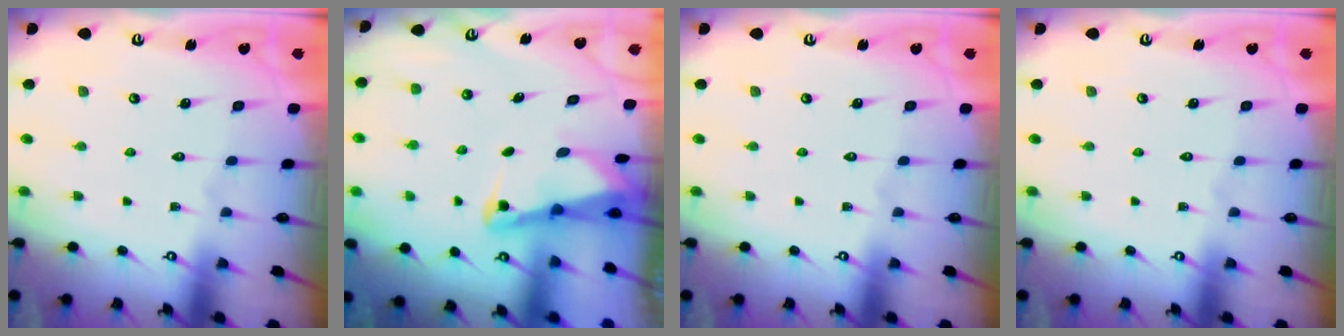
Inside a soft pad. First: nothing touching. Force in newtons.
{"total": 2.6, "press": 2.5, "slide": 0.6}
{"total": 0.0}
{"total": 0.0}